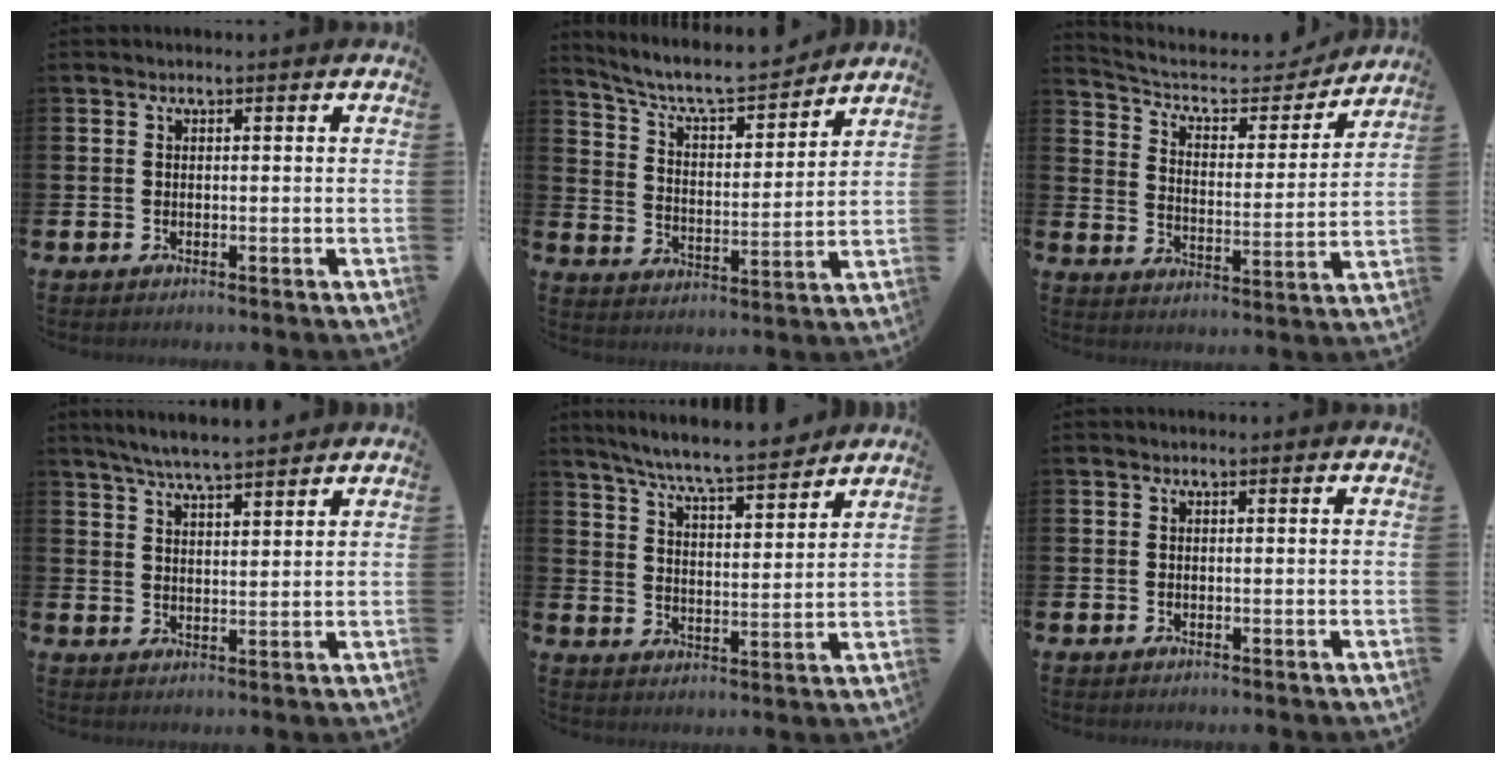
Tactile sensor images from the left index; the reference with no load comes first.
{"total": 7.8, "force": [7.2, 1.6, 2.6], "torque": [-0.077, -0.054, 0.122]}
{"total": 7.1, "force": [6.3, 2.4, 2.1], "torque": [-0.071, -0.046, 0.103]}
{"total": 5.8, "force": [5.5, 0.3, 1.9], "torque": [-0.047, -0.022, 0.098]}
{"total": 8.0, "force": [7.5, 0.4, 2.8], "torque": [-0.085, -0.048, 0.130]}
{"total": 0.0}